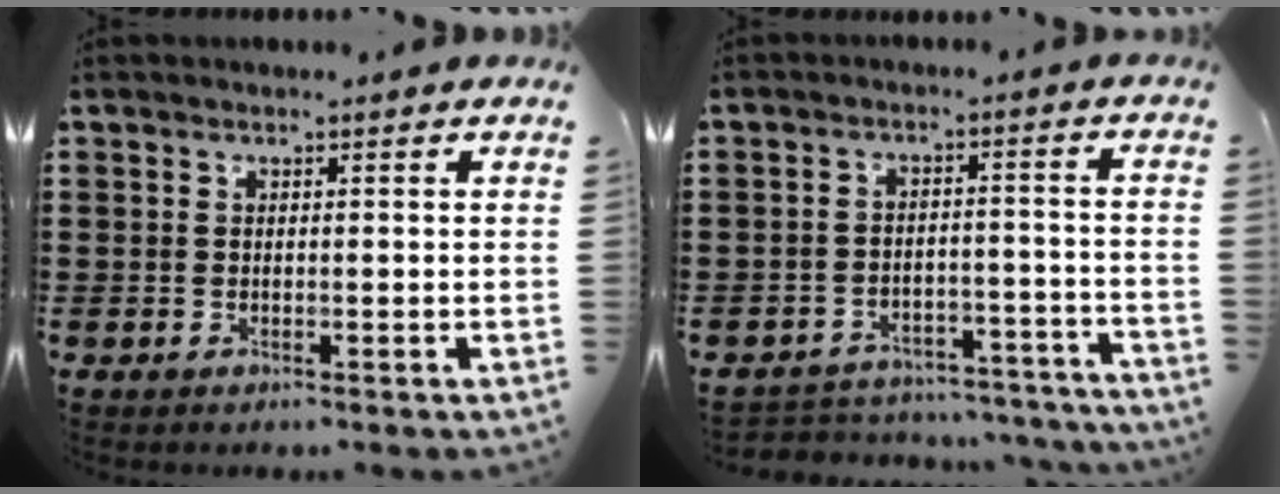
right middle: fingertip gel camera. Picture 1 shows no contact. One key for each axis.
{"total": 4.2, "fx": -4.1, "fy": 0.5, "fz": 0.1, "tx": -0.008, "ty": 0.004, "tz": -0.088}